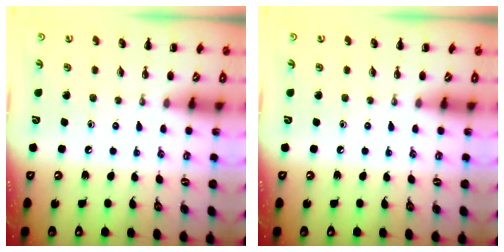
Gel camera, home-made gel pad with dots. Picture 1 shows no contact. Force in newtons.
{"total": 0.0}